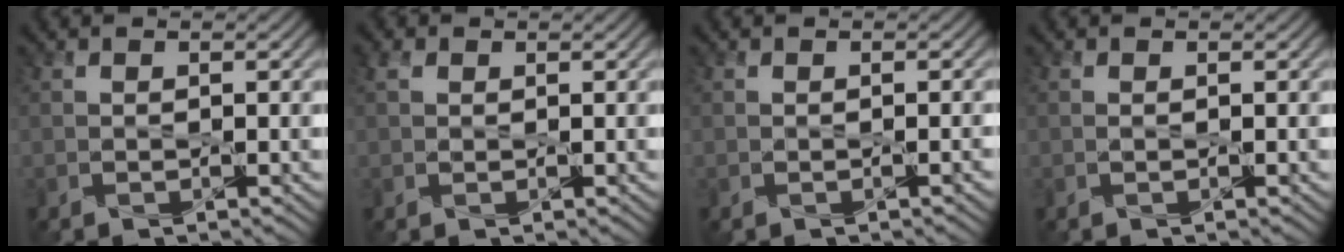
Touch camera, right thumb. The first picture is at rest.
{"total": 1.5, "force": [0.6, 1.1, 0.8], "torque": [-0.022, 0.005, 0.010]}
{"total": 0.5, "force": [-0.2, 0.0, 0.5], "torque": [-0.006, -0.001, -0.003]}
{"total": 0.0}